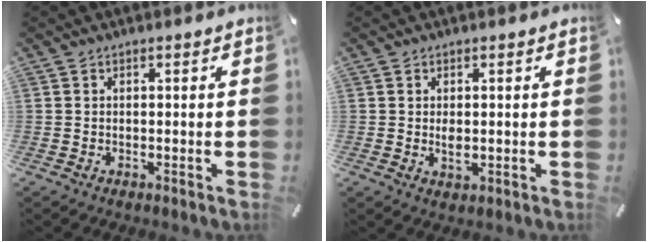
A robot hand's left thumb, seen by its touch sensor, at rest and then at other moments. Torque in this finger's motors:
{"motor_torque": [0.33, 2.29, 0.11, 0.04, 0.28]}